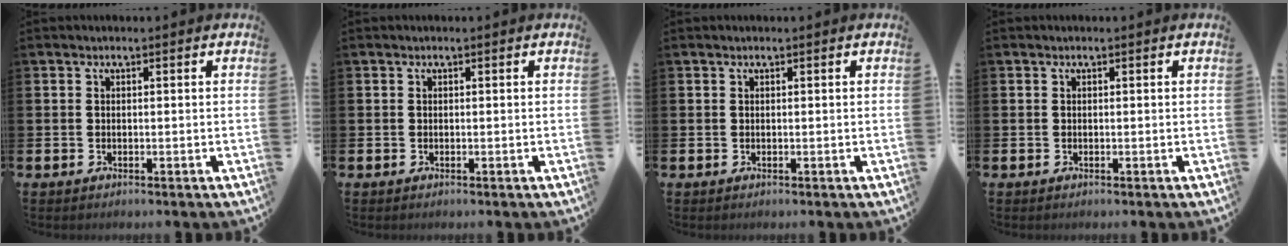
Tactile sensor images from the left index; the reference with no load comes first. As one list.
[{"total": 0.0}, {"total": 0.0}, {"total": 0.0}]